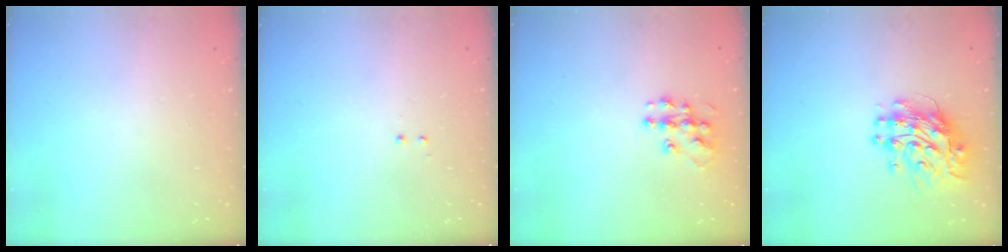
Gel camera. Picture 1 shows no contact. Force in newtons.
{"total": 0.5, "press": 0.5, "slide": 0.3}
{"total": 10.6, "press": 10.6, "slide": 0.6}
{"total": 12.5, "press": 12.5, "slide": 1.1}